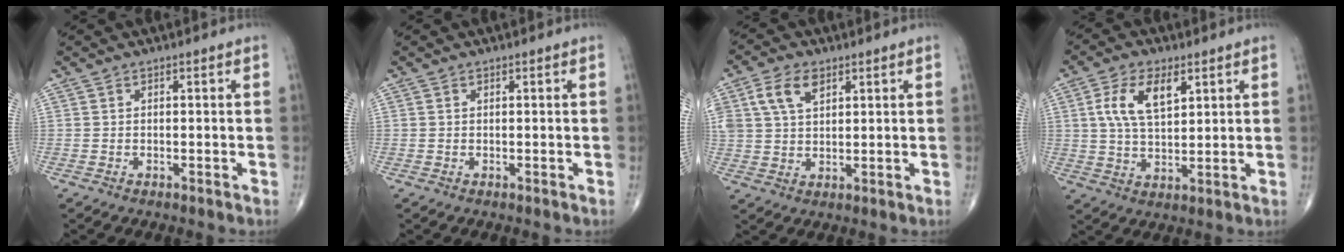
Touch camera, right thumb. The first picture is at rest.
{"total": 0.0}
{"total": 7.1, "force": [3.2, 4.3, 4.7], "torque": [-0.086, -0.003, 0.063]}
{"total": 9.3, "force": [3.4, 4.6, 7.3], "torque": [-0.129, -0.009, 0.065]}